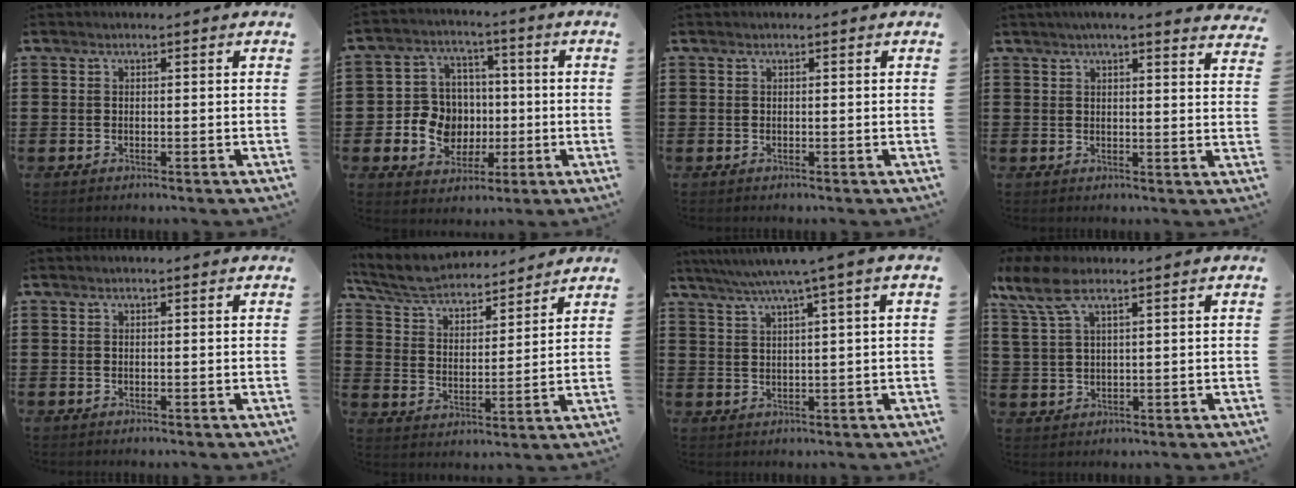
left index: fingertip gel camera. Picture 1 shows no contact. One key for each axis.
{"total": 8.2, "fx": -0.8, "fy": 7.7, "fz": 2.6, "tx": -0.072, "ty": 0.020, "tz": -0.008}
{"total": 0.0}
{"total": 3.5, "fx": 3.1, "fy": -0.3, "fz": 1.5, "tx": -0.039, "ty": -0.002, "tz": 0.057}
{"total": 0.0}
{"total": 6.3, "fx": 5.9, "fy": 0.9, "fz": 2.2, "tx": -0.069, "ty": -0.034, "tz": 0.100}
{"total": 4.9, "fx": 2.9, "fy": -0.8, "fz": 3.8, "tx": -0.081, "ty": -0.011, "tz": 0.045}
{"total": 6.5, "fx": 4.2, "fy": 1.7, "fz": 4.6, "tx": -0.116, "ty": -0.005, "tz": 0.074}